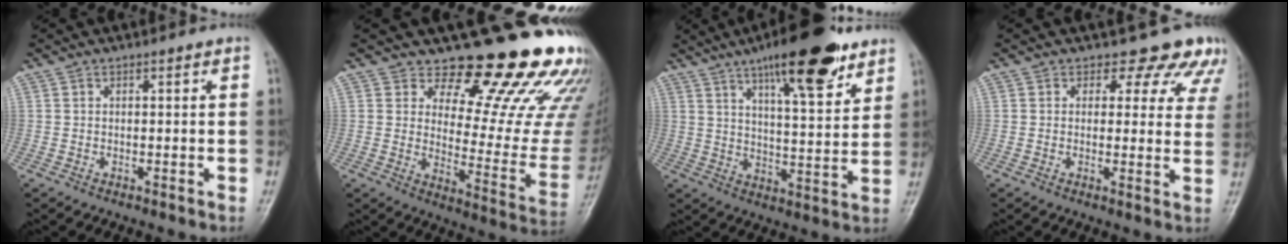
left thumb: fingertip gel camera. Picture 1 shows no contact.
{"total": 21.6, "force": [16.8, 7.8, 11.1], "torque": [-0.093, -0.134, 0.207]}
{"total": 17.1, "force": [10.7, 4.8, 12.5], "torque": [-0.160, -0.048, 0.165]}
{"total": 10.1, "force": [8.3, 5.4, 1.7], "torque": [0.038, -0.037, 0.062]}